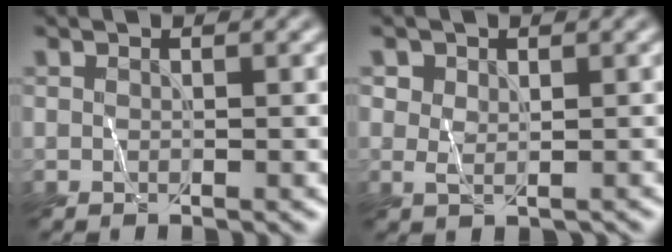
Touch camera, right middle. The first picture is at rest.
{"total": 1.8, "force": [0.7, 1.4, 0.8], "torque": [-0.015, 0.000, 0.014]}